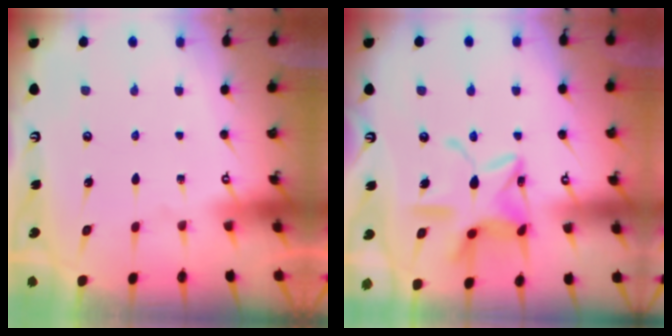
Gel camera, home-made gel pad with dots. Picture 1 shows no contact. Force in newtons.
{"total": 14.6, "press": 14.6, "slide": 1.4}